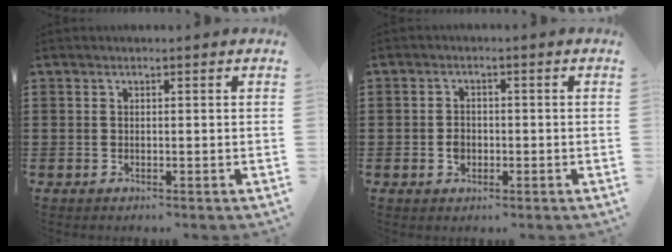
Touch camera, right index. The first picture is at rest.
{"total": 2.0, "force": [-0.6, 1.6, 1.1], "torque": [-0.024, 0.002, -0.013]}